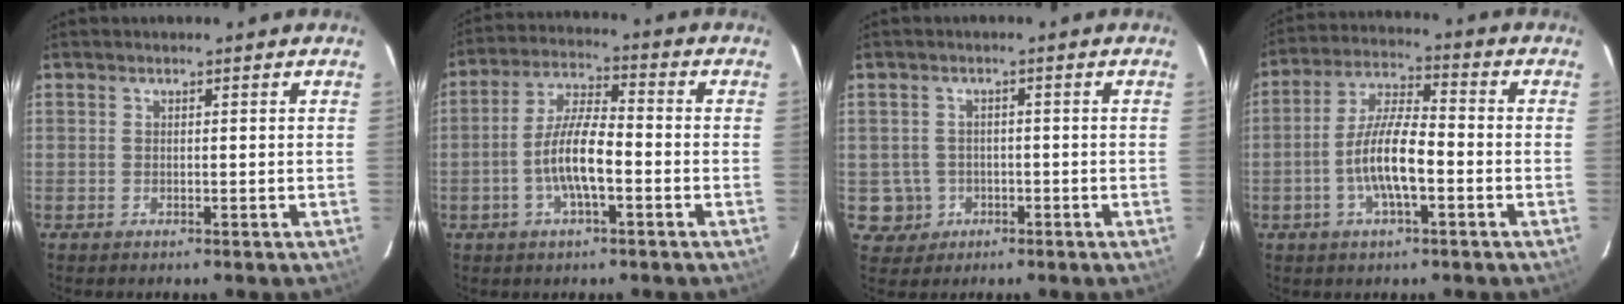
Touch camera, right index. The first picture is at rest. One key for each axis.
{"total": 9.2, "fx": -2.9, "fy": 2.3, "fz": 8.4, "tx": -0.170, "ty": 0.006, "tz": -0.056}
{"total": 4.8, "fx": -1.1, "fy": 4.6, "fz": 0.2, "tx": -0.011, "ty": 0.019, "tz": -0.010}
{"total": 10.1, "fx": -3.2, "fy": 2.6, "fz": 9.3, "tx": -0.187, "ty": 0.005, "tz": -0.060}